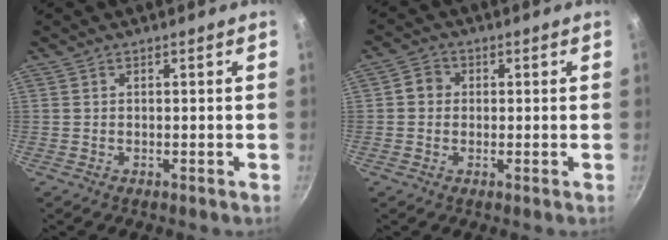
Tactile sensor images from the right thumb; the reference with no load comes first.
{"total": 3.5, "force": [0.3, 3.2, 1.4], "torque": [-0.009, 0.004, -0.005]}